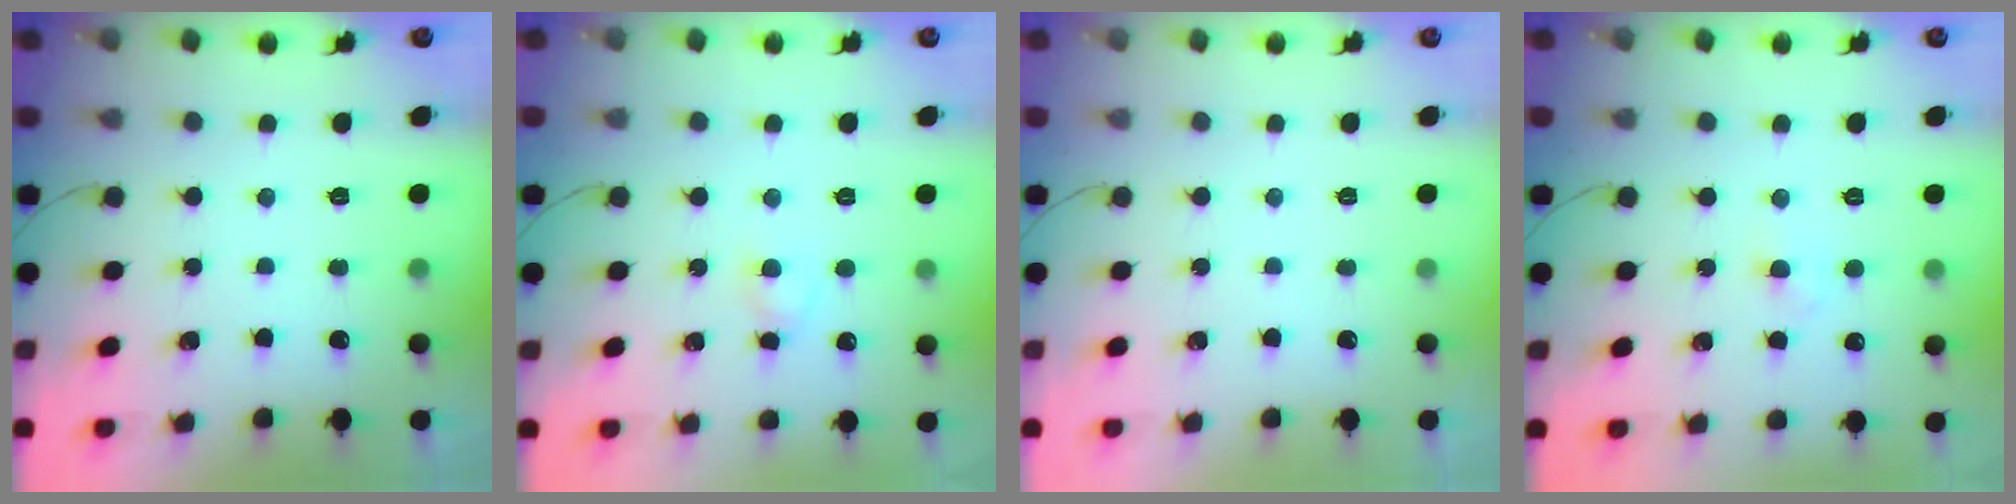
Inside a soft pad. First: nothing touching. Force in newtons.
{"total": 2.5, "press": 2.3, "slide": 1.0}
{"total": 0.0}
{"total": 2.4, "press": 2.3, "slide": 0.9}